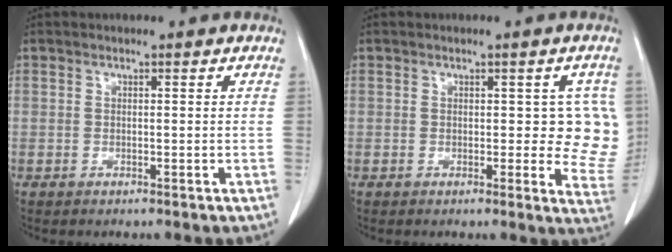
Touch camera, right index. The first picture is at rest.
{"total": 6.4, "force": [1.0, 3.4, 5.3], "torque": [-0.031, -0.001, 0.009]}